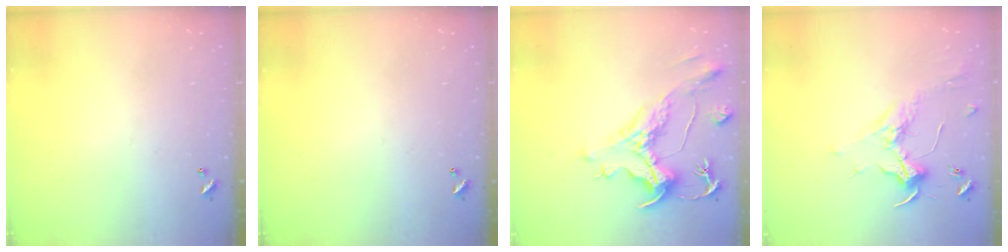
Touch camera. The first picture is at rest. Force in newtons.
{"total": 0.0}
{"total": 1.9, "press": 0.8, "slide": 1.7}
{"total": 1.8, "press": 1.7, "slide": 0.7}